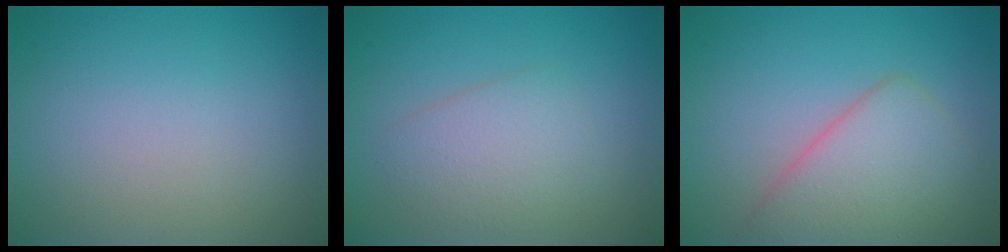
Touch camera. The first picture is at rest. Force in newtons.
{"total": 3.0, "press": 3.0, "slide": 0.1}
{"total": 5.0, "press": 5.0, "slide": 0.4}